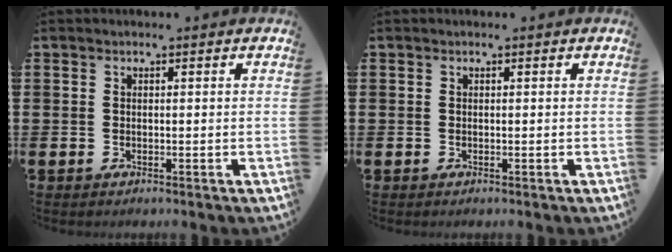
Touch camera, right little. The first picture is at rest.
{"total": 0.0}